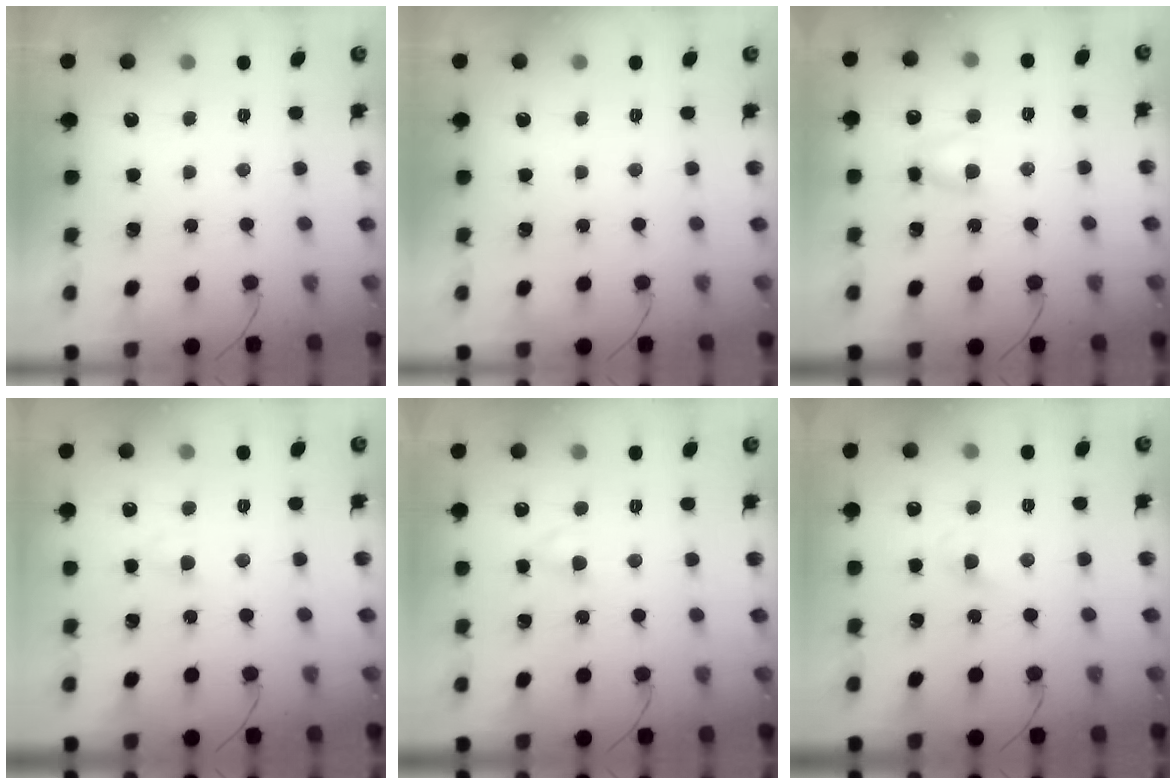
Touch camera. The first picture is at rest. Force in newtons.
{"total": 0.0}
{"total": 4.8, "press": 4.6, "slide": 1.3}
{"total": 2.9, "press": 2.7, "slide": 1.2}
{"total": 1.9, "press": 1.7, "slide": 0.8}
{"total": 2.7, "press": 2.5, "slide": 1.1}